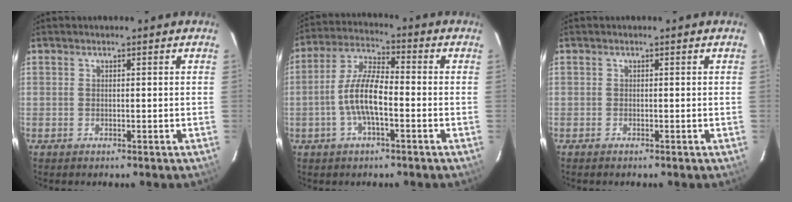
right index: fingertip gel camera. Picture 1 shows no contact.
{"total": 9.2, "force": [-2.7, 2.8, 8.3], "torque": [-0.174, 0.007, -0.052]}
{"total": 0.0}